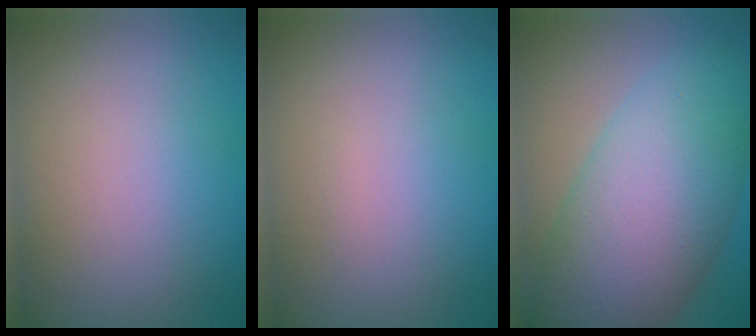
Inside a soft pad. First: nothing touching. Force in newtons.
{"total": 0.0}
{"total": 11.1, "press": 11.1, "slide": 0.3}